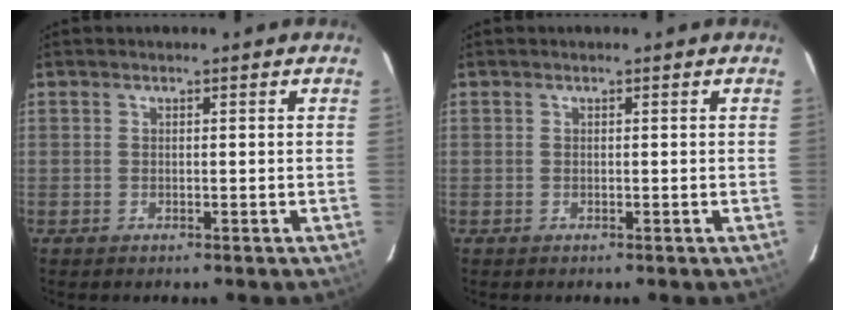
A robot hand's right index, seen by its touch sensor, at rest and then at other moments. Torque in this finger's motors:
{"motor_torque": [-0.01, 0.01, 0.00, -0.01]}